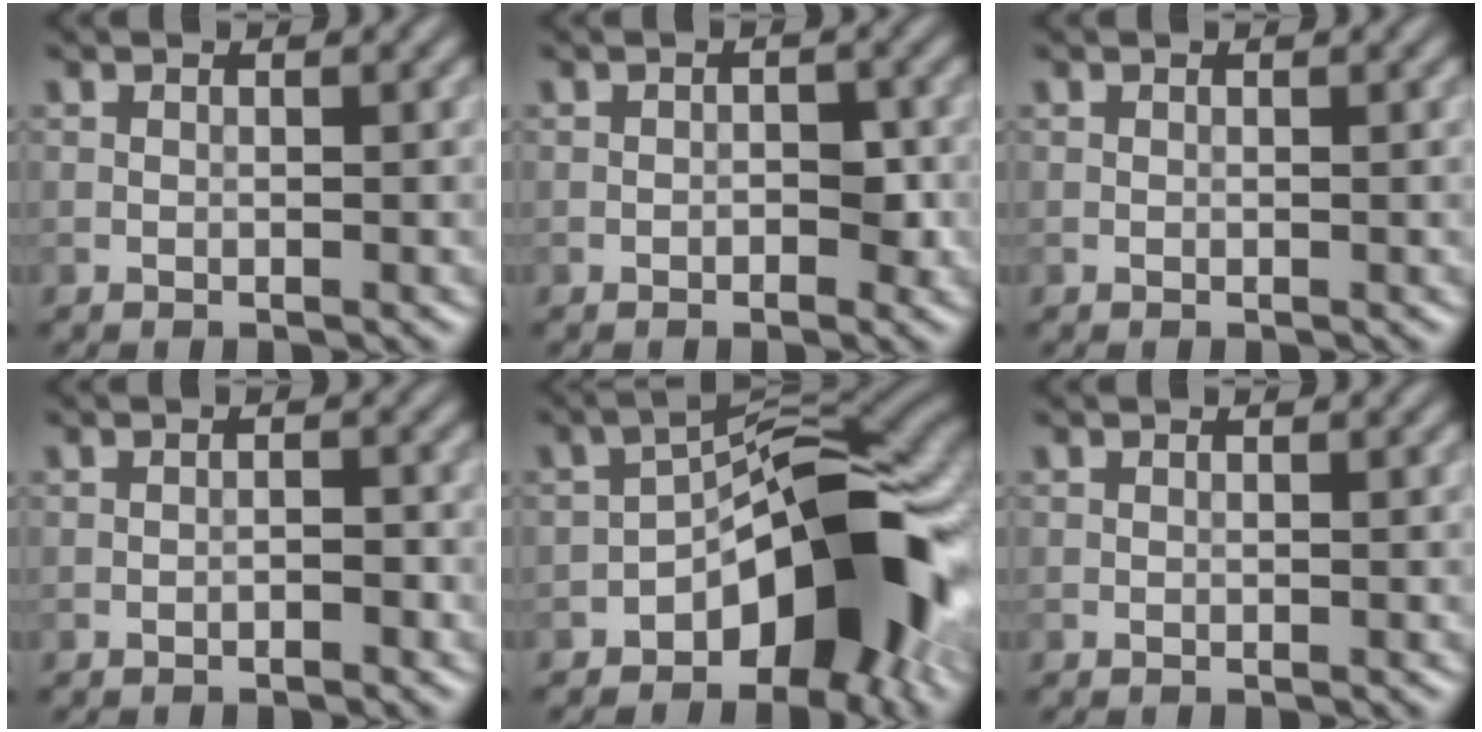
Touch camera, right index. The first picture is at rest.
{"total": 1.5, "force": [-0.5, 0.8, 1.1], "torque": [-0.015, 0.002, -0.008]}
{"total": 0.0}
{"total": 0.9, "force": [-0.6, 0.3, 0.7], "torque": [-0.012, 0.002, -0.010]}
{"total": 10.6, "force": [-4.7, 5.2, 7.9], "torque": [-0.093, 0.023, -0.089]}
{"total": 0.0}